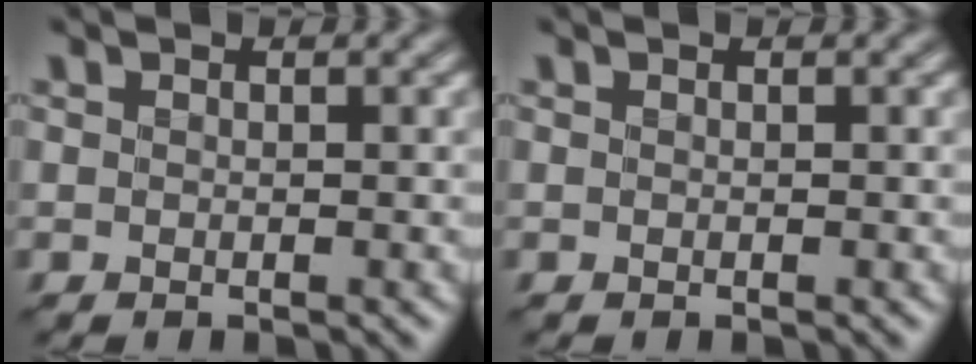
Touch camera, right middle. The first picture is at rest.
{"total": 0.0}